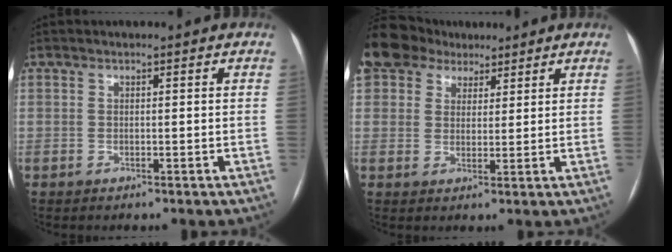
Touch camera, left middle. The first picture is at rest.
{"total": 12.2, "force": [8.2, 8.1, 3.8], "torque": [-0.103, 0.054, 0.153]}